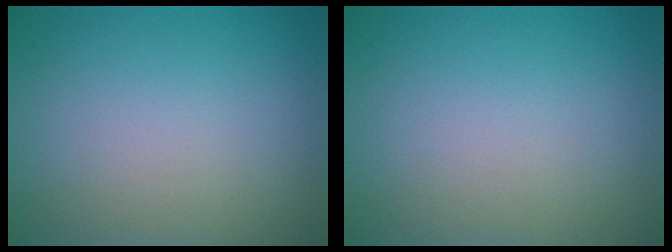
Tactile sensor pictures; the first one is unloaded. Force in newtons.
{"total": 0.0}